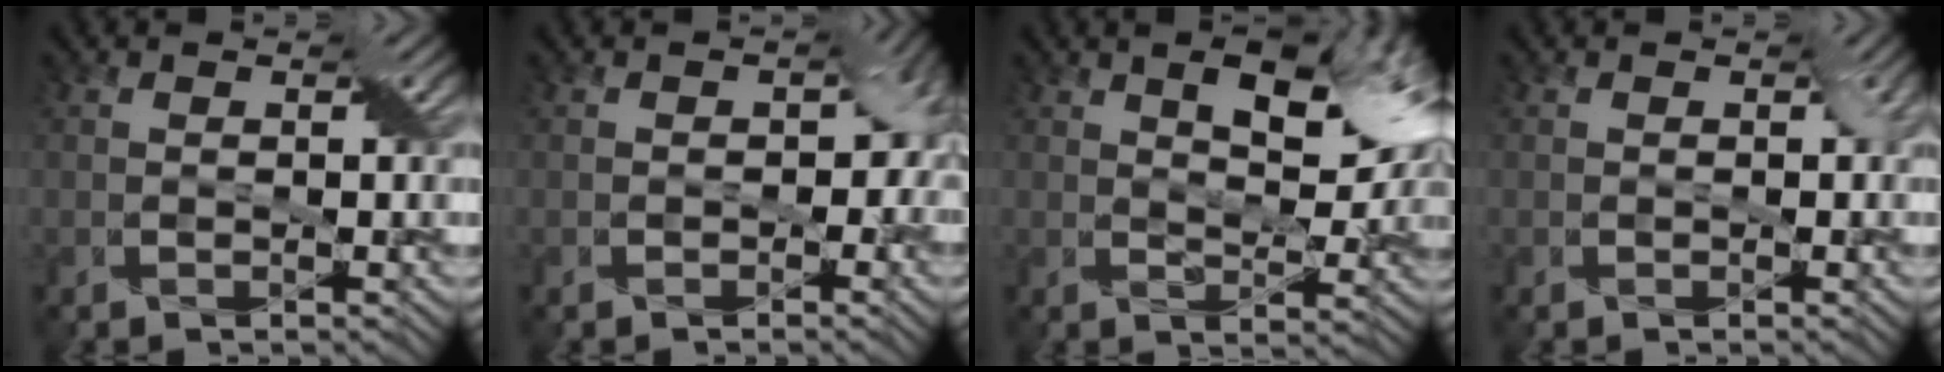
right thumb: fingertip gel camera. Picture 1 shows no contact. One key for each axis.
{"total": 4.3, "fx": -0.6, "fy": 3.3, "fz": 2.7, "tx": -0.024, "ty": -0.015, "tz": -0.006}
{"total": 9.3, "fx": 4.1, "fy": 3.9, "fz": 7.4, "tx": -0.112, "ty": 0.008, "tz": 0.059}
{"total": 0.8, "fx": -0.1, "fy": 0.6, "fz": 0.5, "tx": -0.005, "ty": -0.004, "tz": -0.004}